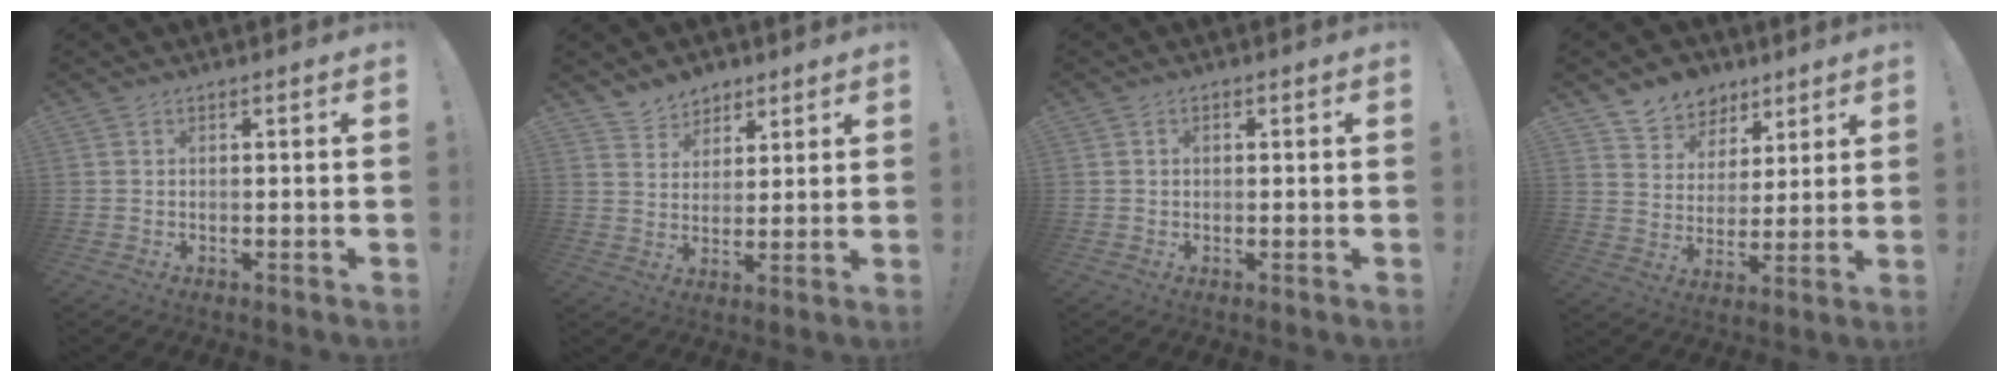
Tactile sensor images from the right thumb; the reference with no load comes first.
{"total": 6.8, "force": [5.2, 4.4, 0.2], "torque": [-0.002, -0.040, 0.102]}
{"total": 0.9, "force": [0.1, 0.8, 0.5], "torque": [-0.008, 0.004, 0.001]}
{"total": 8.5, "force": [5.7, 6.4, 0.8], "torque": [-0.011, -0.046, 0.114]}